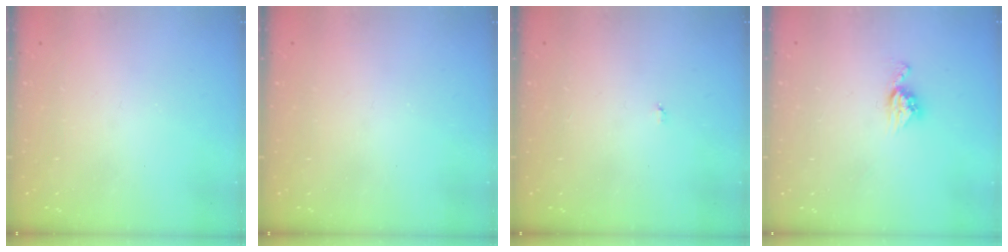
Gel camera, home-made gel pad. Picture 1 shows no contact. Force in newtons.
{"total": 0.0}
{"total": 2.9, "press": 2.9, "slide": 0.3}
{"total": 7.1, "press": 7.1, "slide": 0.3}